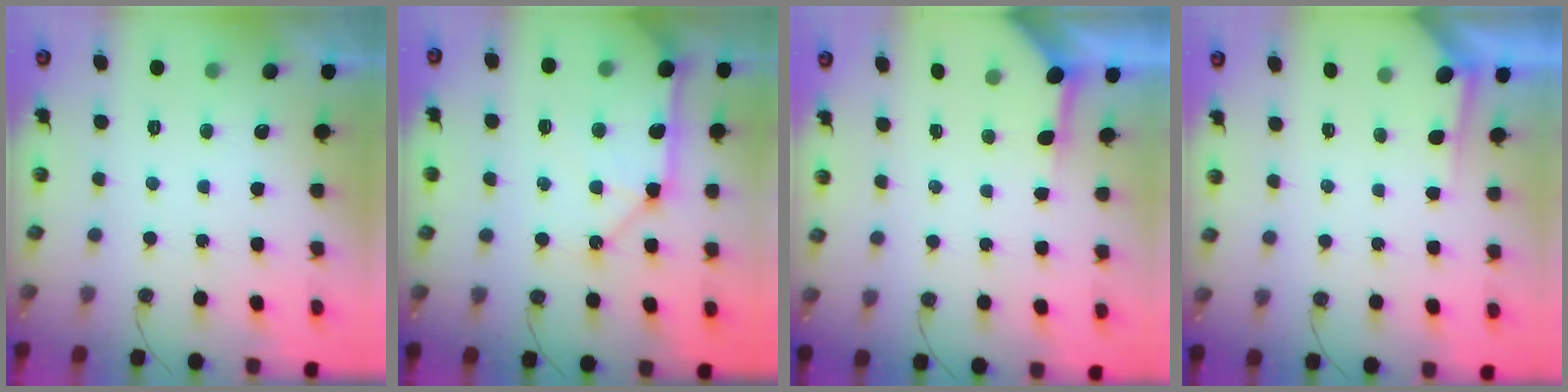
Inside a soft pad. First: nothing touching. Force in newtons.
{"total": 13.7, "press": 13.6, "slide": 2.1}
{"total": 3.8, "press": 3.7, "slide": 0.4}
{"total": 1.8, "press": 1.8, "slide": 0.3}